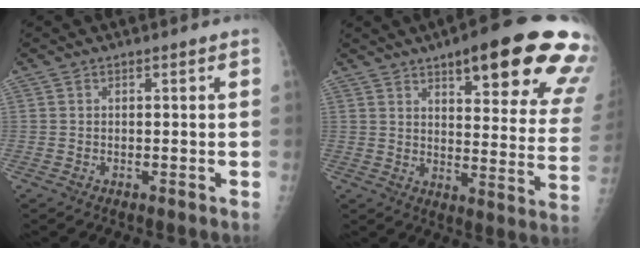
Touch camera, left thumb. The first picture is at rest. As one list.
[{"total": 24.4, "force": [14.5, 6.3, 18.6], "torque": [-0.198, -0.050, 0.181]}]